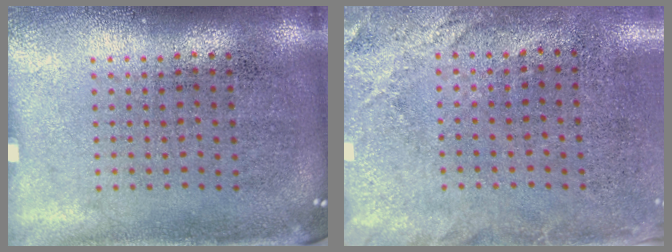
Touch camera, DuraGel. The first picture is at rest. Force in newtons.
{"total": 2.7, "press": 2.1, "slide": 1.7}